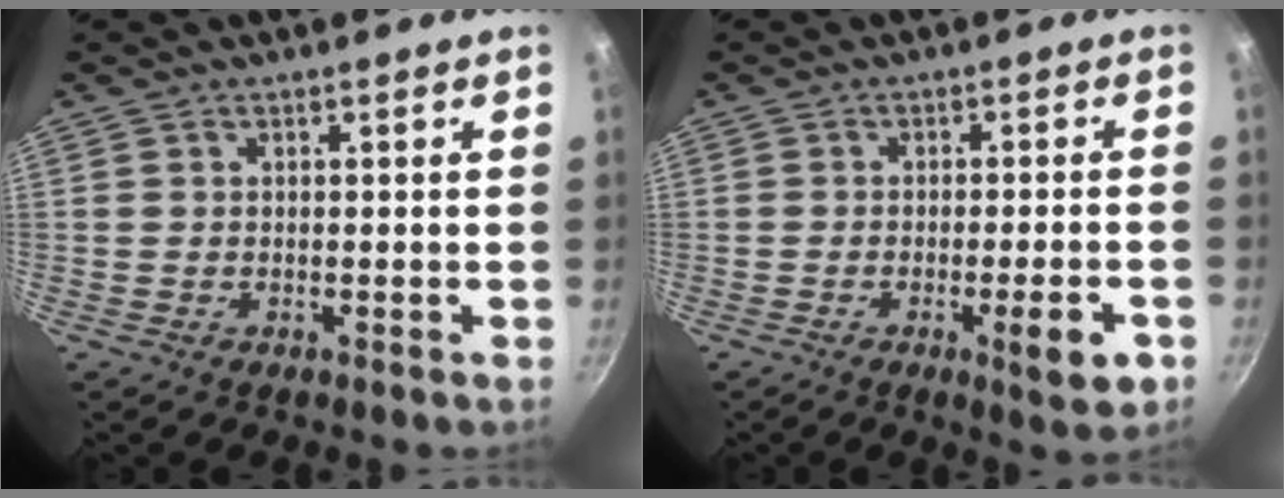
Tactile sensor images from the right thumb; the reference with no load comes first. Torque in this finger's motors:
{"motor_torque": [1.13, 1.02, 1.02, -0.78, 0.05]}